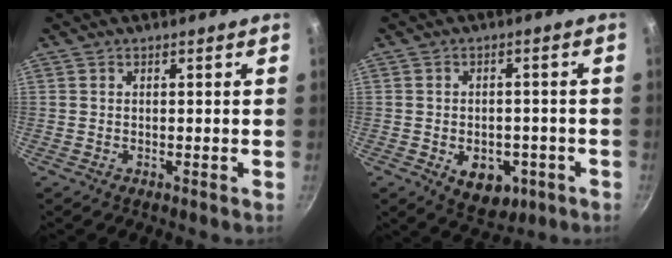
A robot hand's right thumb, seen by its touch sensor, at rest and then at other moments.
{"total": 9.0, "force": [-3.2, 6.2, 5.7], "torque": [-0.048, 0.008, -0.032]}